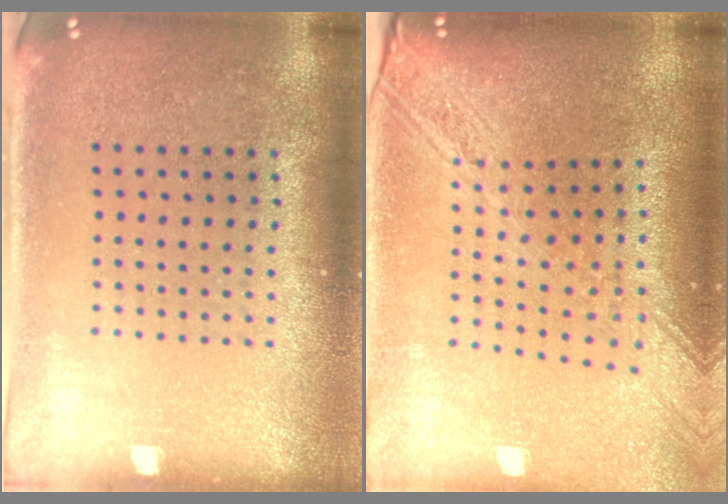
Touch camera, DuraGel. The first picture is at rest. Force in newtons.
{"total": 2.5, "press": 2.1, "slide": 1.4}